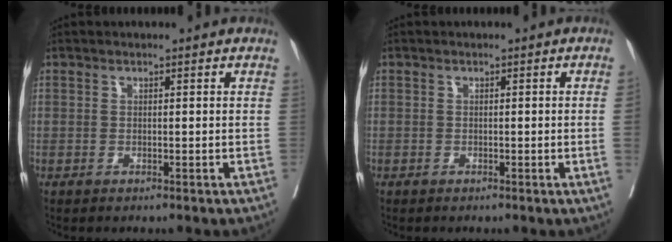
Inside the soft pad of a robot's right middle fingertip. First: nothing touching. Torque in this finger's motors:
{"motor_torque": [1.06, -1.08, -0.10, -0.21]}